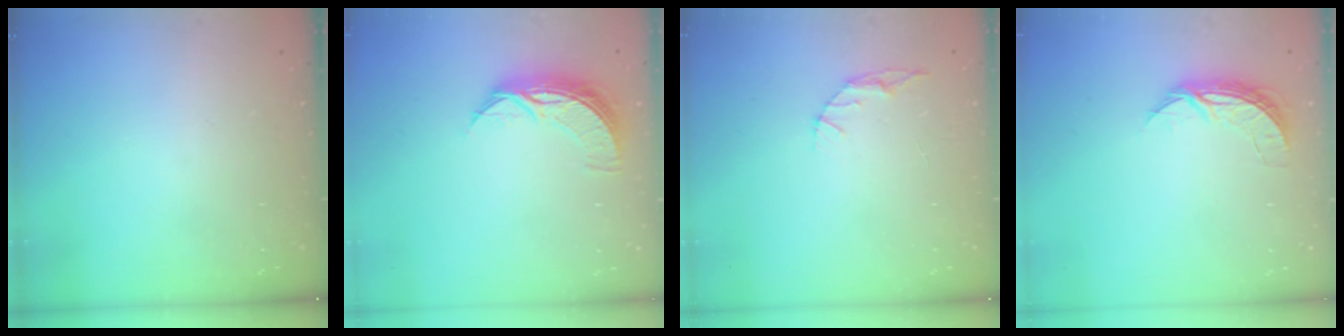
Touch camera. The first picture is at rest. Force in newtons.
{"total": 8.7, "press": 8.7, "slide": 0.3}
{"total": 3.5, "press": 3.5, "slide": 0.4}
{"total": 6.5, "press": 6.5, "slide": 0.5}